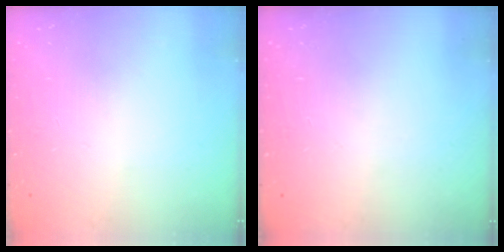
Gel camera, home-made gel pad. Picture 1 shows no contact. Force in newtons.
{"total": 0.0}